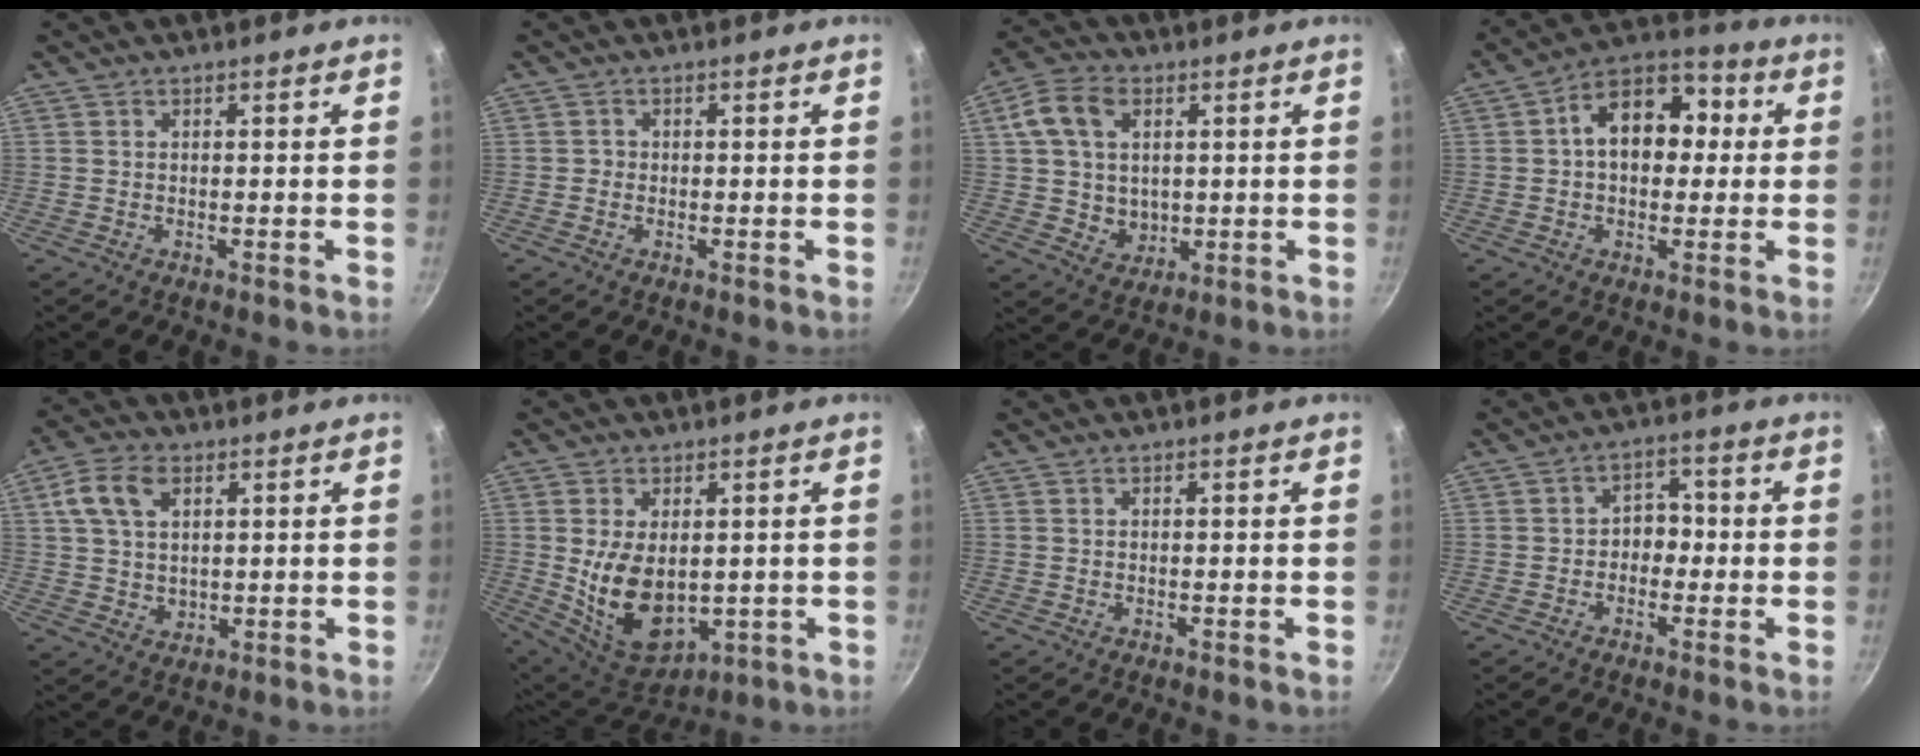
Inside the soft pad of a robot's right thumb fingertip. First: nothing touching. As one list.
[{"total": 0.8, "force": [-0.2, 0.7, 0.2], "torque": [0.003, 0.003, -0.007]}, {"total": 11.8, "force": [2.9, 8.8, 7.3], "torque": [-0.109, -0.001, 0.057]}, {"total": 13.5, "force": [1.8, 9.0, 9.9], "torque": [-0.115, 0.032, 0.015]}, {"total": 9.5, "force": [3.4, 6.3, 6.2], "torque": [-0.106, -0.004, 0.065]}, {"total": 13.3, "force": [-0.3, 8.1, 10.5], "torque": [-0.166, -0.013, 0.026]}, {"total": 0.0}, {"total": 4.4, "force": [-0.8, 3.4, 2.6], "torque": [-0.008, 0.021, -0.026]}]